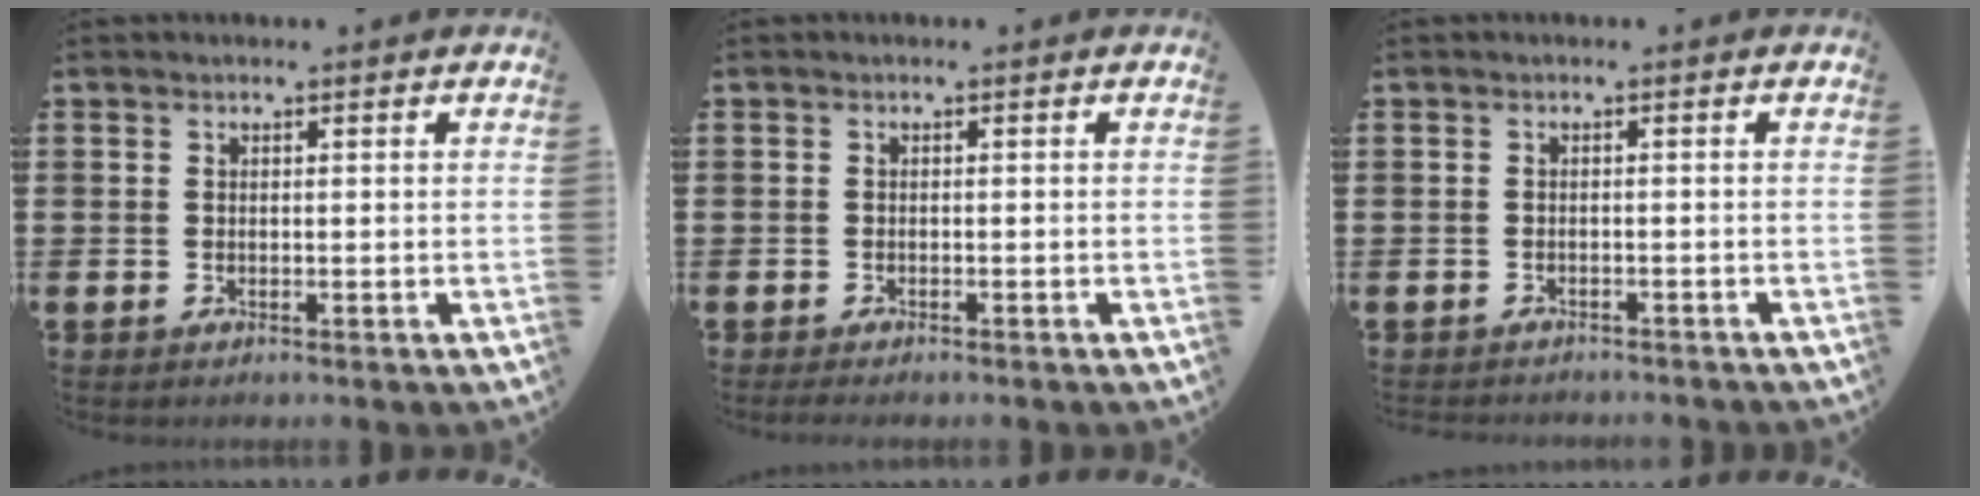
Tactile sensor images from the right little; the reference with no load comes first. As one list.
[{"total": 0.7, "force": [-0.6, 0.1, 0.4], "torque": [-0.008, -0.001, -0.012]}, {"total": 0.9, "force": [-0.9, 0.0, -0.1], "torque": [-0.001, 0.001, -0.019]}]